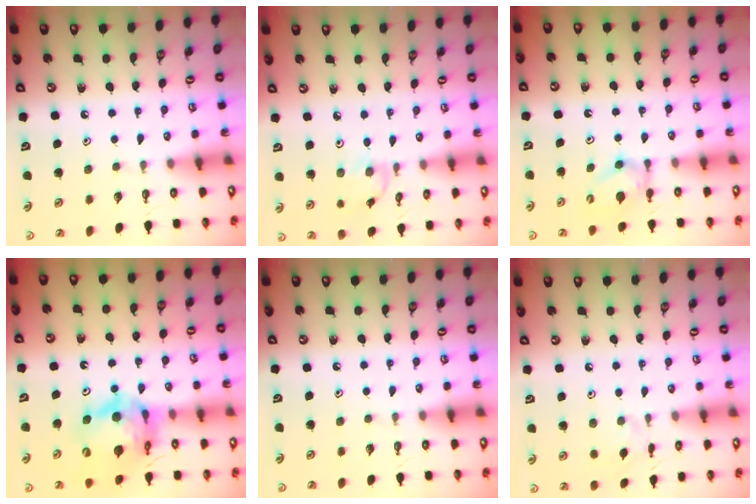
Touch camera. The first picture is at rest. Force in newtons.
{"total": 2.6, "press": 2.6, "slide": 0.3}
{"total": 4.7, "press": 4.7, "slide": 0.6}
{"total": 14.9, "press": 14.8, "slide": 1.7}
{"total": 0.0}
{"total": 1.8, "press": 1.8, "slide": 0.4}